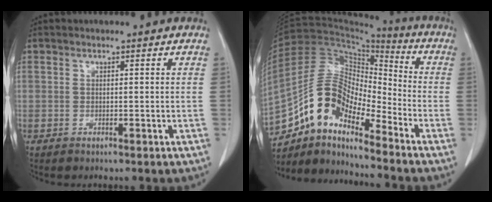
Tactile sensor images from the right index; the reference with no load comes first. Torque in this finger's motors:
{"motor_torque": [1.14, -0.99, 0.88, 0.12]}